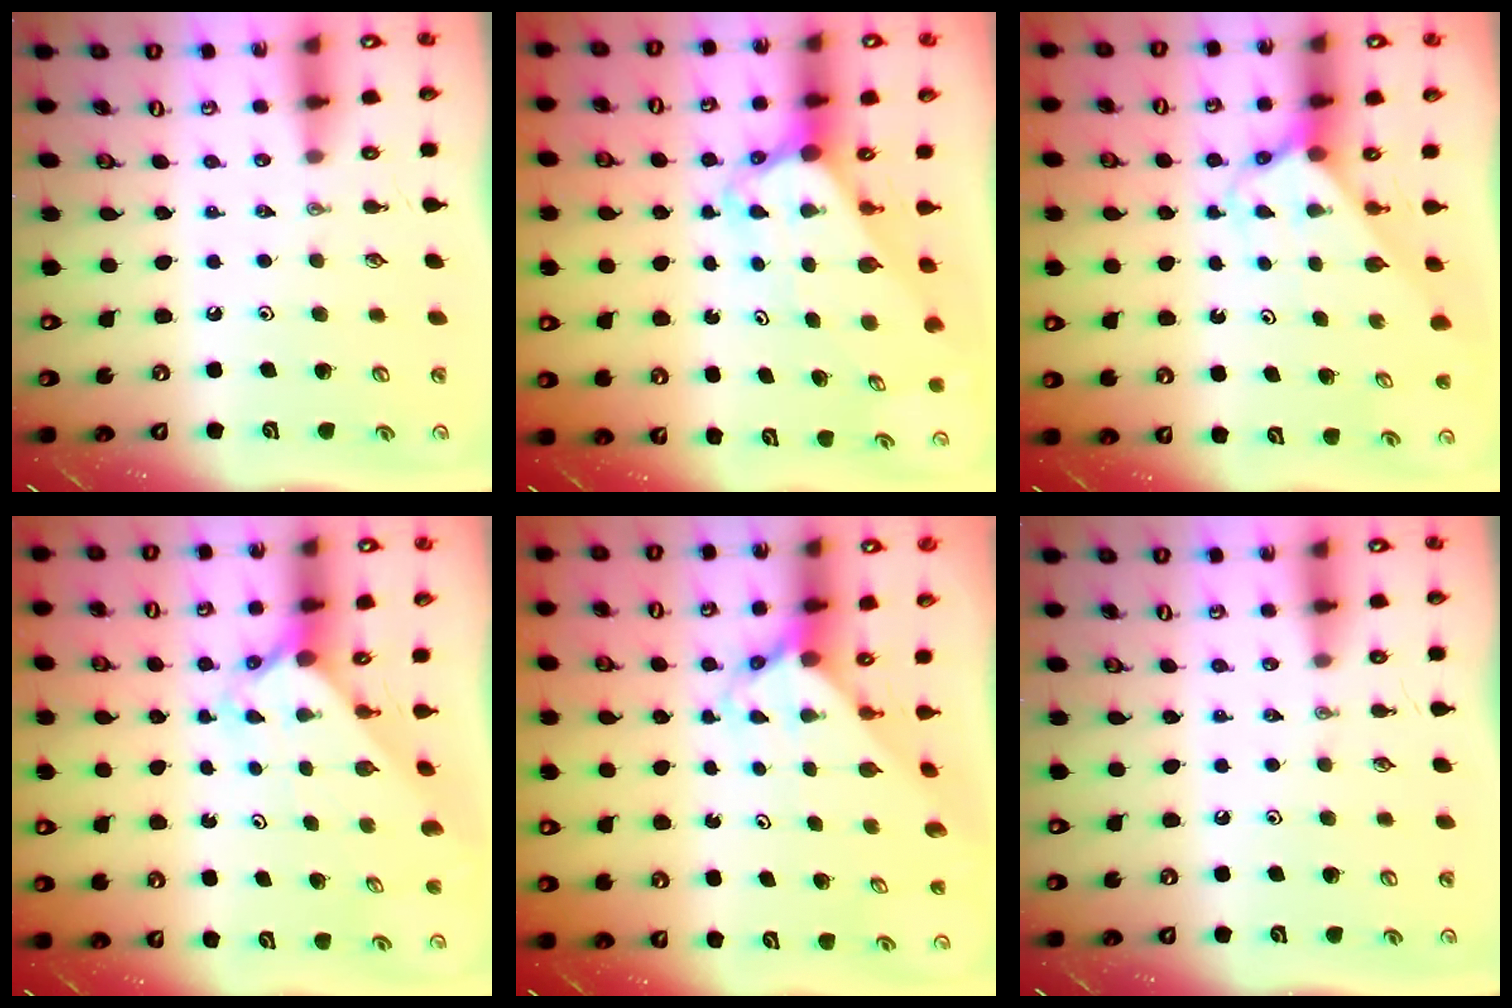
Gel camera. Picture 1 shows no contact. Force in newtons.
{"total": 4.6, "press": 4.5, "slide": 0.4}
{"total": 2.6, "press": 2.6, "slide": 0.1}
{"total": 2.4, "press": 2.3, "slide": 0.2}
{"total": 3.4, "press": 3.4, "slide": 0.3}
{"total": 0.0}